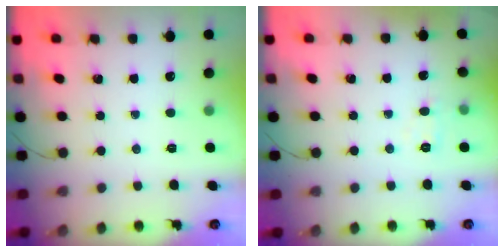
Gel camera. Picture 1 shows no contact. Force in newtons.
{"total": 5.0, "press": 4.8, "slide": 1.4}